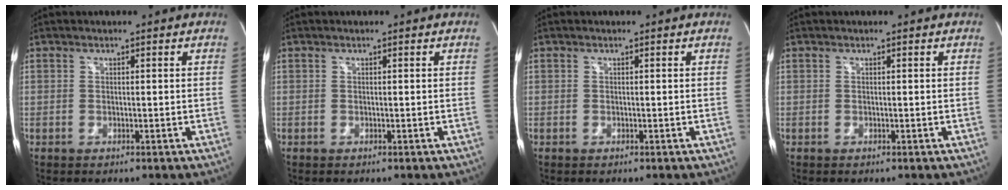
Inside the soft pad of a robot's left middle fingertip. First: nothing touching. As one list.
[{"total": 0.0}, {"total": 0.0}, {"total": 0.0}]